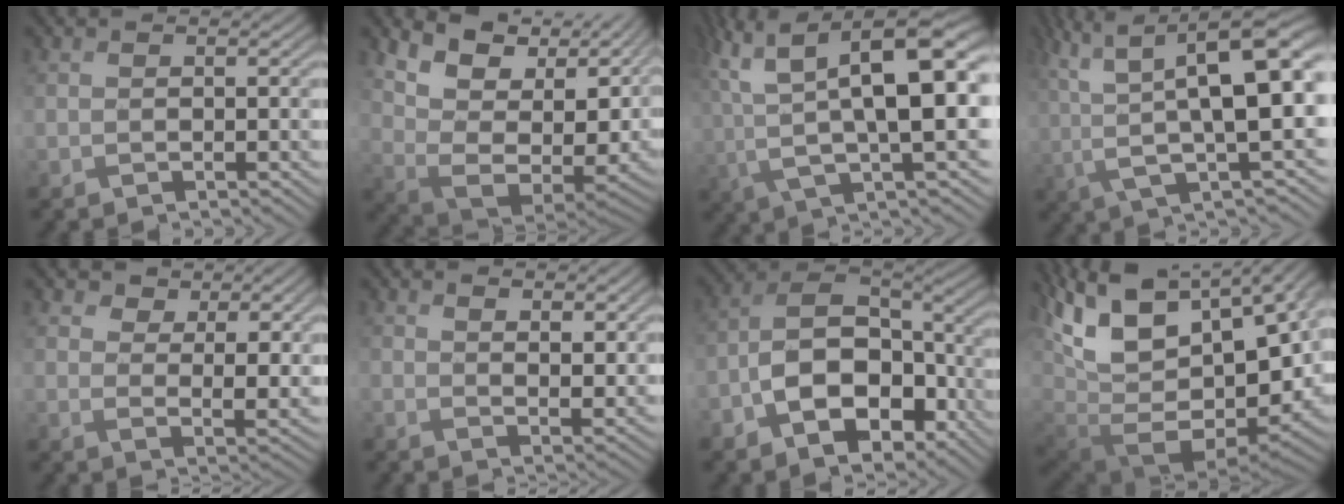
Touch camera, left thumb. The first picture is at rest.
{"total": 14.0, "force": [4.7, 6.2, 11.6], "torque": [-0.223, -0.011, 0.101]}
{"total": 14.8, "force": [2.3, 5.5, 13.6], "torque": [-0.260, -0.005, 0.047]}
{"total": 13.9, "force": [2.0, 4.7, 12.9], "torque": [-0.239, 0.001, 0.038]}
{"total": 6.5, "force": [3.9, 3.5, 3.8], "torque": [-0.080, -0.005, 0.070]}
{"total": 3.6, "force": [2.3, 1.4, 2.4], "torque": [-0.039, -0.008, 0.041]}
{"total": 11.7, "force": [-5.4, 7.2, 7.4], "torque": [-0.127, -0.009, -0.117]}
{"total": 18.6, "force": [-0.1, 10.4, 15.4], "torque": [-0.268, -0.030, 0.038]}